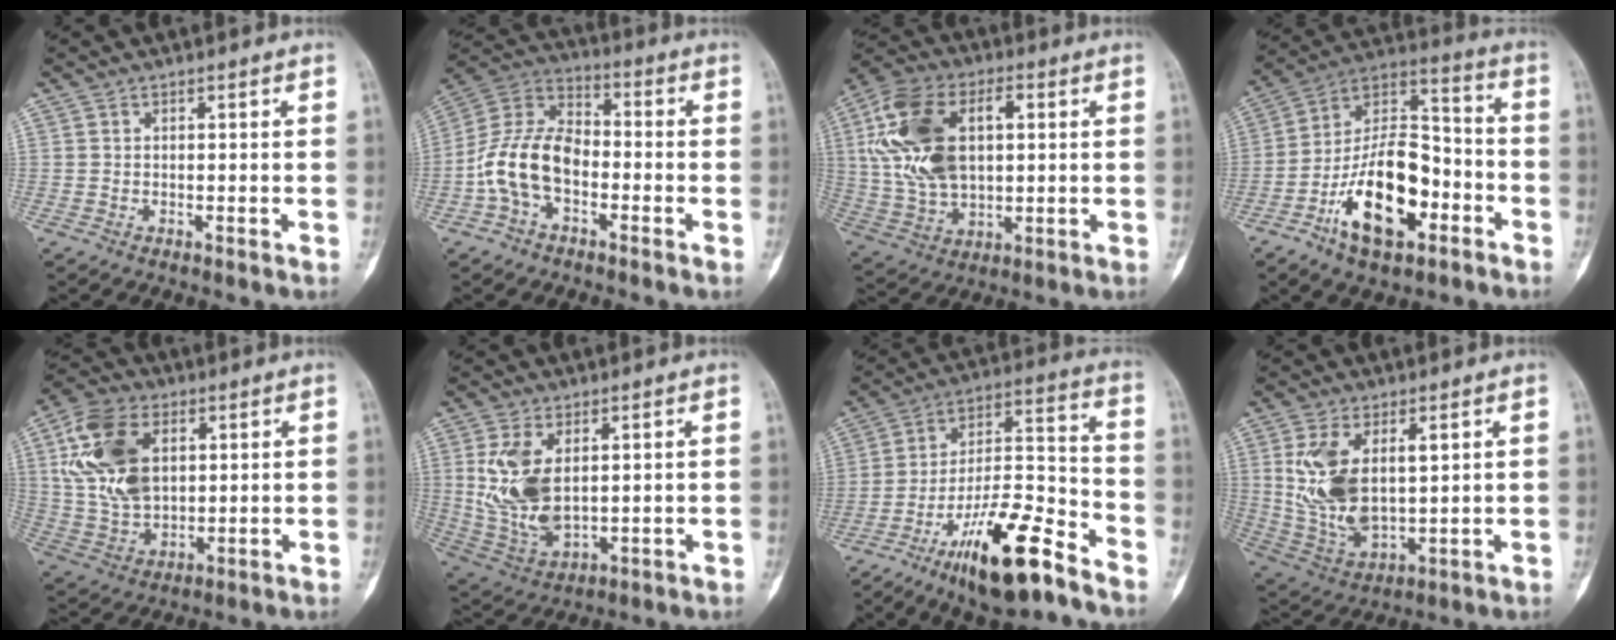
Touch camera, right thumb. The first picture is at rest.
{"total": 13.4, "force": [-3.7, 8.5, 9.7], "torque": [-0.184, 0.043, -0.078]}
{"total": 19.4, "force": [3.7, 11.7, 15.0], "torque": [-0.286, 0.011, 0.069]}
{"total": 19.6, "force": [-8.0, 10.1, 14.8], "torque": [-0.232, 0.065, -0.136]}
{"total": 16.5, "force": [4.6, 10.5, 11.8], "torque": [-0.219, -0.004, 0.093]}
{"total": 12.5, "force": [2.5, 7.1, 10.0], "torque": [-0.194, -0.014, 0.066]}
{"total": 19.8, "force": [-12.6, 5.5, 14.2], "torque": [-0.252, 0.081, -0.216]}
{"total": 14.2, "force": [3.5, 7.8, 11.4], "torque": [-0.215, -0.017, 0.087]}